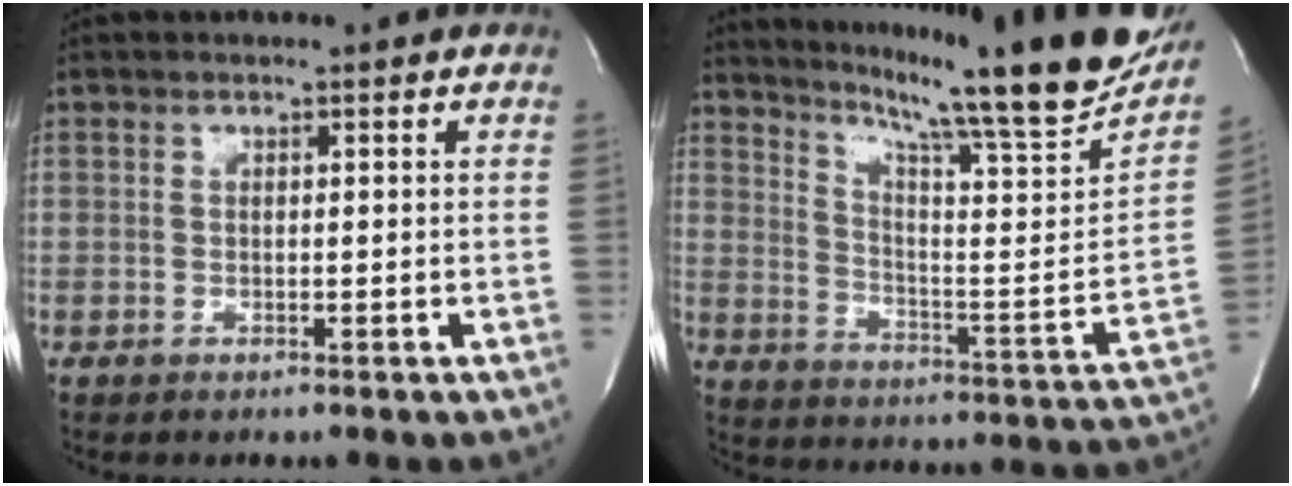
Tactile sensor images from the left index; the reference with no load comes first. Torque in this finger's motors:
{"motor_torque": [1.23, -0.73, 0.16, 0.13]}